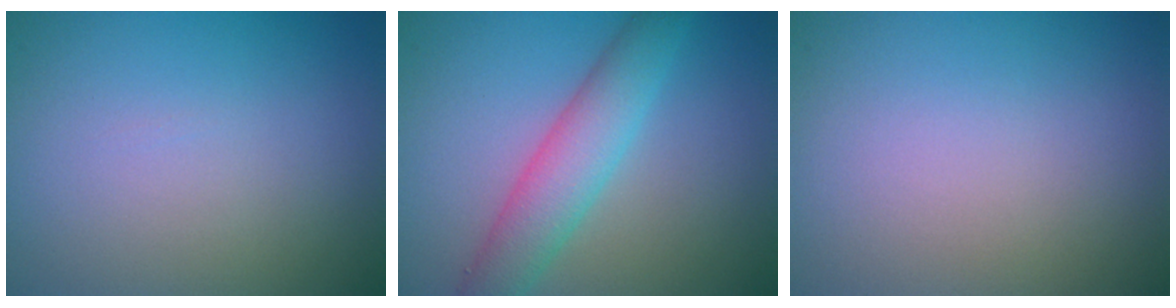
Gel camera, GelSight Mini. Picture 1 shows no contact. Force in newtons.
{"total": 4.6, "press": 4.6, "slide": 0.1}
{"total": 0.0}